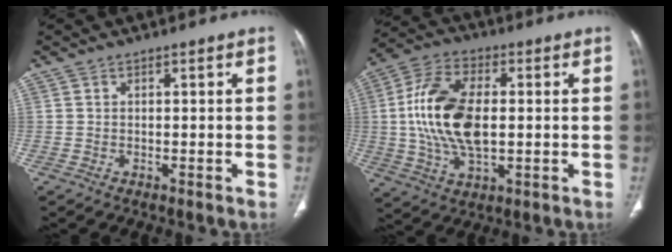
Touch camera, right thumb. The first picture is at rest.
{"total": 16.5, "force": [0.7, 8.9, 13.9], "torque": [-0.277, 0.008, 0.013]}